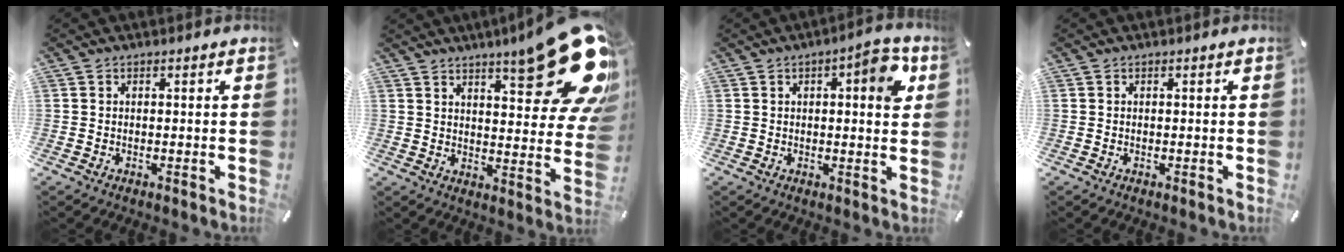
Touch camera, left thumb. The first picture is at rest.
{"total": 21.1, "force": [13.2, 5.8, 15.5], "torque": [-0.203, -0.098, 0.210]}
{"total": 7.3, "force": [2.9, 2.4, 6.3], "torque": [-0.076, -0.013, 0.039]}
{"total": 0.0}